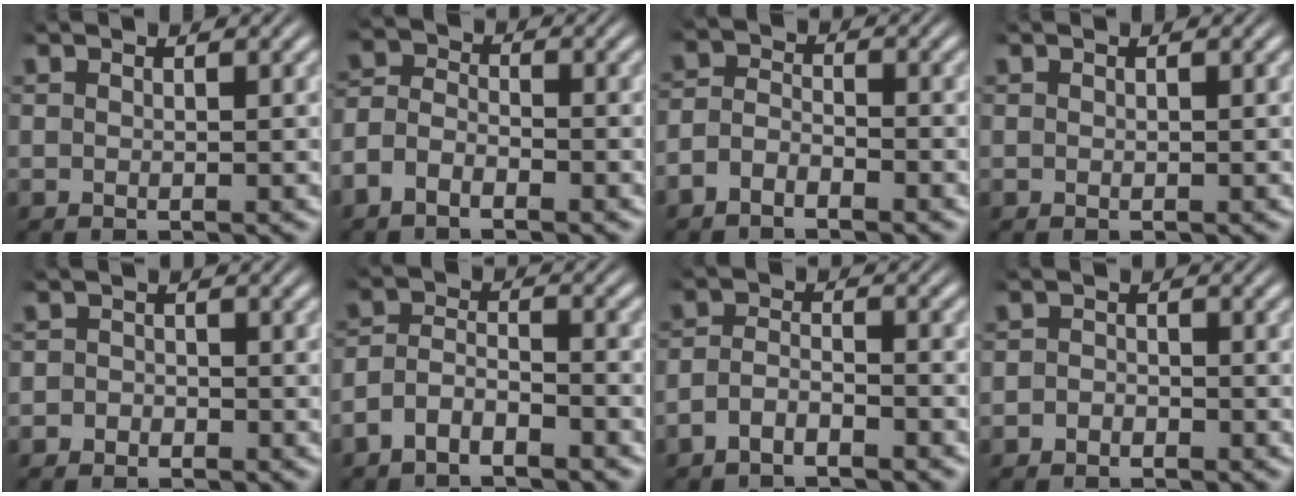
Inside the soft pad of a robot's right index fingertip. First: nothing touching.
{"total": 3.7, "force": [-2.1, 2.7, 1.5], "torque": [-0.035, -0.013, -0.040]}
{"total": 3.1, "force": [-2.3, 1.8, 0.9], "torque": [-0.020, -0.011, -0.042]}
{"total": 0.0}
{"total": 1.5, "force": [-1.2, 0.8, -0.3], "torque": [0.011, -0.010, -0.021]}
{"total": 4.6, "force": [-3.1, 3.0, 1.5], "torque": [-0.031, -0.012, -0.059]}
{"total": 3.2, "force": [-2.5, 1.5, 1.2], "torque": [-0.027, -0.012, -0.043]}
{"total": 1.5, "force": [-1.4, 0.6, -0.2], "torque": [0.008, -0.010, -0.023]}